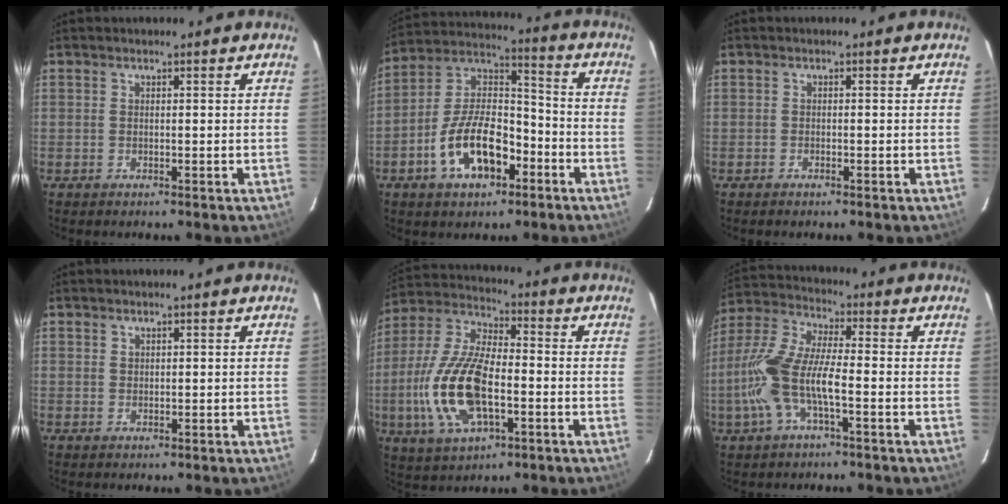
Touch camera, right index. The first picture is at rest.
{"total": 14.8, "force": [-6.7, 7.6, 10.8], "torque": [-0.211, 0.021, -0.111]}
{"total": 0.7, "force": [-0.6, 0.2, 0.3], "torque": [-0.008, 0.000, -0.013]}
{"total": 0.6, "force": [0.5, 0.4, 0.1], "torque": [0.001, 0.003, 0.009]}
{"total": 17.4, "force": [-4.2, 7.6, 15.1], "torque": [-0.331, -0.004, -0.079]}
{"total": 12.5, "force": [-3.5, 3.3, 11.5], "torque": [-0.256, 0.002, -0.071]}